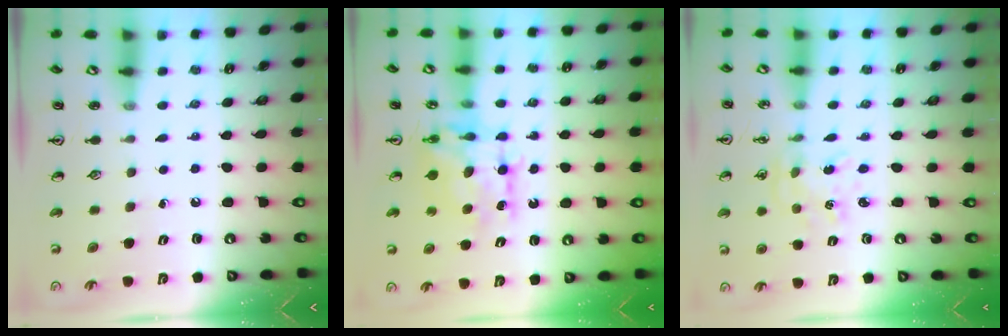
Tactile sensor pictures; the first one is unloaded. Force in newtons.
{"total": 8.6, "press": 8.5, "slide": 0.7}
{"total": 1.7, "press": 1.7, "slide": 0.1}